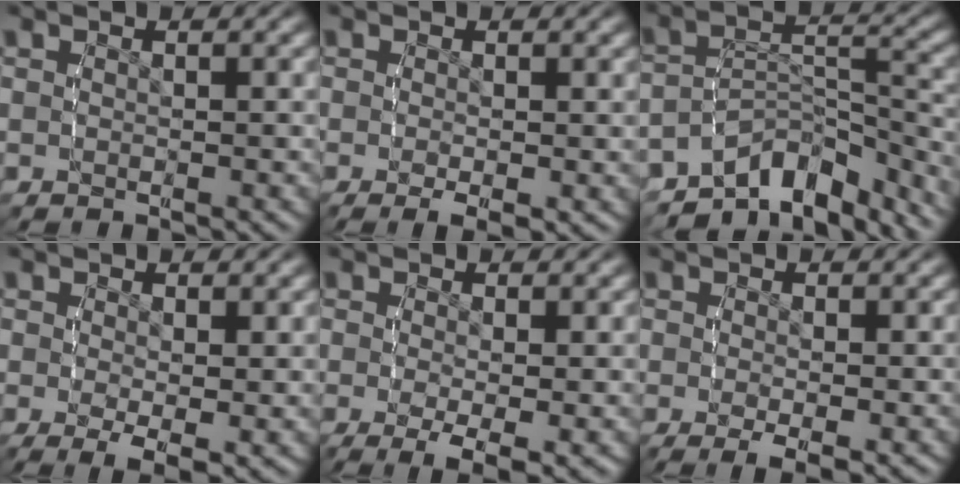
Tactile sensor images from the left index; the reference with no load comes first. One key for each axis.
{"total": 2.2, "fx": -1.1, "fy": 0.7, "fz": 1.8, "tx": -0.024, "ty": -0.012, "tz": -0.010}
{"total": 11.6, "fx": -8.1, "fy": 6.4, "fz": 5.2, "tx": -0.074, "ty": -0.016, "tz": -0.123}
{"total": 4.0, "fx": -1.5, "fy": 1.1, "fz": 3.5, "tx": -0.049, "ty": -0.030, "tz": -0.007}
{"total": 5.1, "fx": -2.5, "fy": 1.5, "fz": 4.1, "tx": -0.066, "ty": -0.032, "tz": -0.022}
{"total": 2.9, "fx": -1.4, "fy": 0.8, "fz": 2.5, "tx": -0.035, "ty": -0.018, "tz": -0.011}